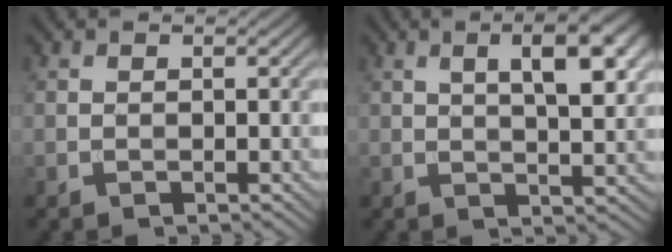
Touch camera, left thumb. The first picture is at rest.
{"total": 7.6, "force": [2.4, 2.3, 6.8], "torque": [-0.100, 0.007, 0.036]}